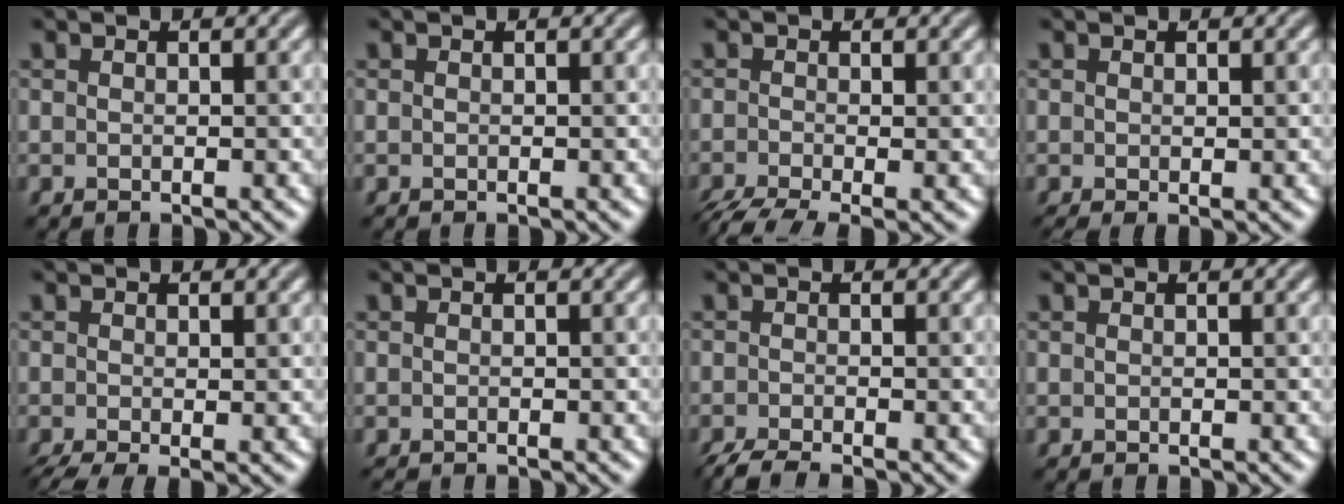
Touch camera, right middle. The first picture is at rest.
{"total": 0.0}
{"total": 4.8, "force": [-3.0, 1.4, 3.5], "torque": [-0.064, -0.017, -0.058]}
{"total": 0.9, "force": [0.0, 0.2, 0.8], "torque": [-0.013, -0.004, -0.002]}
{"total": 3.0, "force": [-1.1, 0.7, 2.7], "torque": [-0.050, -0.013, -0.022]}
{"total": 0.6, "force": [-0.6, 0.0, 0.1], "torque": [0.002, -0.003, -0.011]}
{"total": 3.0, "force": [-2.5, 0.4, 1.6], "torque": [-0.028, -0.008, -0.052]}
{"total": 0.0}